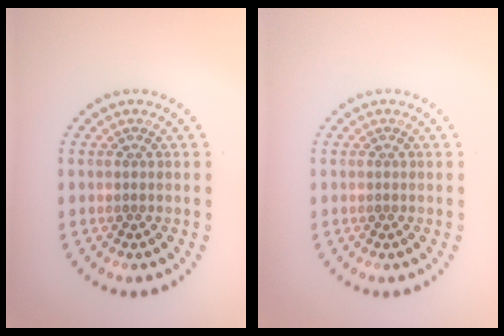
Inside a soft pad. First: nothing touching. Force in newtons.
{"total": 0.0}